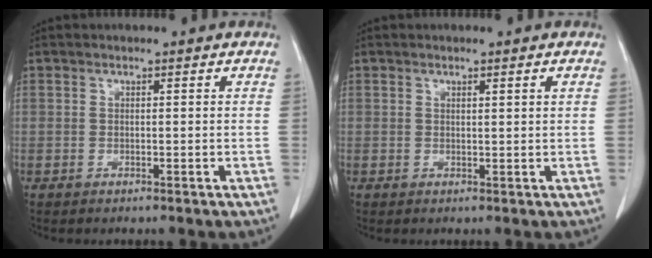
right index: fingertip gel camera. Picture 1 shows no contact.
{"total": 1.0, "force": [0.5, -0.1, 0.8], "torque": [-0.014, -0.001, 0.009]}